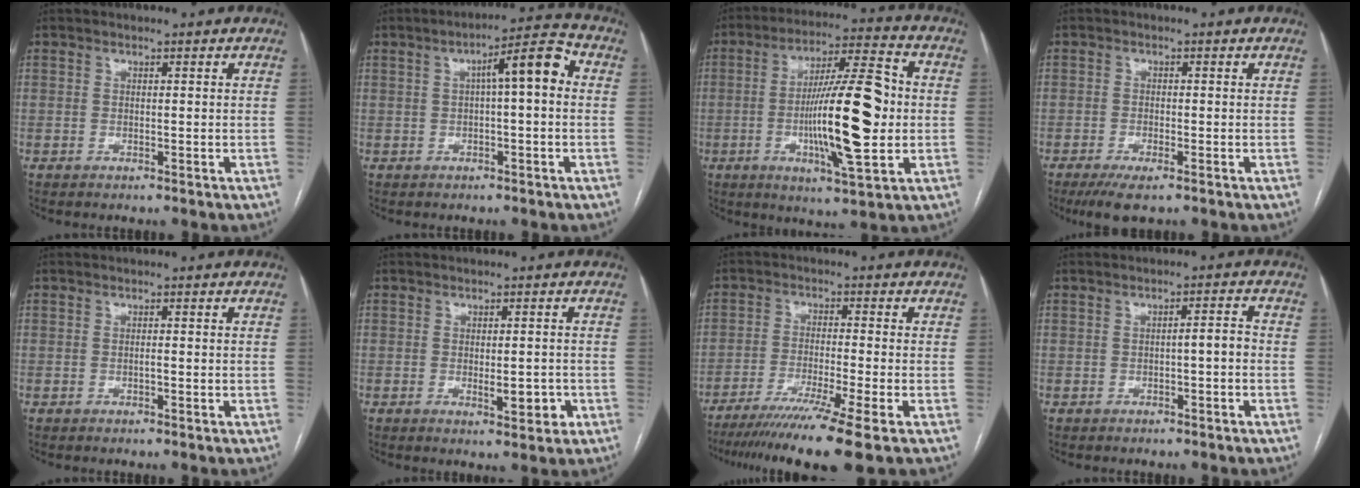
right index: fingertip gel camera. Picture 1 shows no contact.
{"total": 7.2, "force": [1.0, 1.1, 7.0], "torque": [-0.104, 0.029, 0.010]}
{"total": 17.5, "force": [-1.5, 2.2, 17.3], "torque": [-0.297, 0.005, -0.026]}
{"total": 4.4, "force": [-2.9, 0.9, 3.1], "torque": [-0.058, -0.010, -0.048]}
{"total": 0.7, "force": [-0.2, 0.0, 0.6], "torque": [-0.013, 0.001, -0.002]}
{"total": 3.9, "force": [-1.2, 1.2, 3.5], "torque": [-0.054, -0.003, -0.009]}
{"total": 12.7, "force": [-9.0, -1.8, 8.7], "torque": [-0.142, -0.038, -0.143]}
{"total": 2.2, "force": [-0.6, 0.3, 2.1], "torque": [-0.028, 0.007, -0.009]}